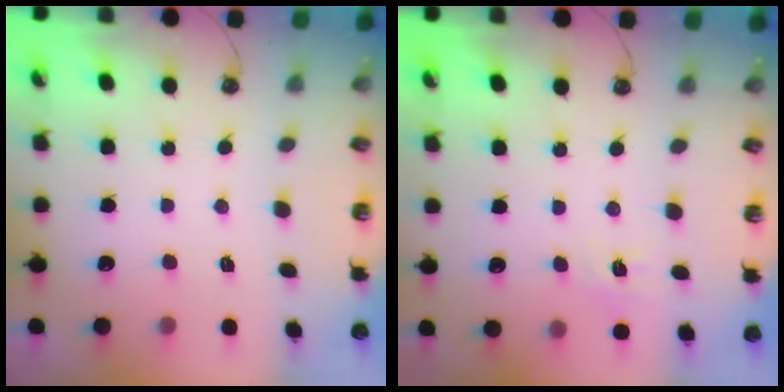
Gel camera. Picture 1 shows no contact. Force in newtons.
{"total": 6.7, "press": 6.6, "slide": 0.6}